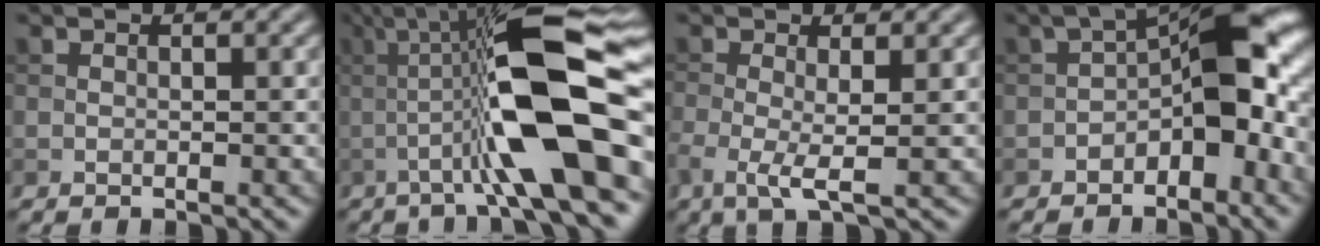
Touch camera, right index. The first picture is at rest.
{"total": 13.5, "force": [-1.2, 2.7, 13.1], "torque": [-0.216, 0.017, -0.025]}
{"total": 3.3, "force": [-0.7, 0.8, 3.1], "torque": [-0.072, -0.011, -0.017]}
{"total": 8.6, "force": [-2.1, 3.8, 7.4], "torque": [-0.100, 0.028, -0.049]}